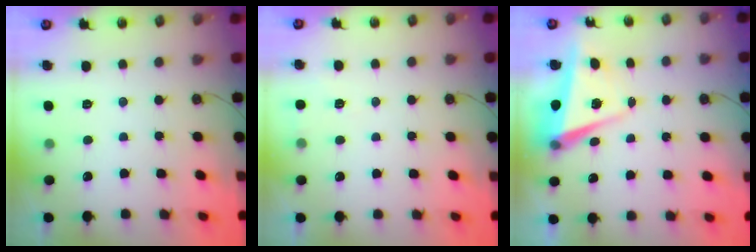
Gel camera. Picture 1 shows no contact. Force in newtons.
{"total": 2.7, "press": 2.6, "slide": 0.8}
{"total": 5.4, "press": 5.3, "slide": 1.0}